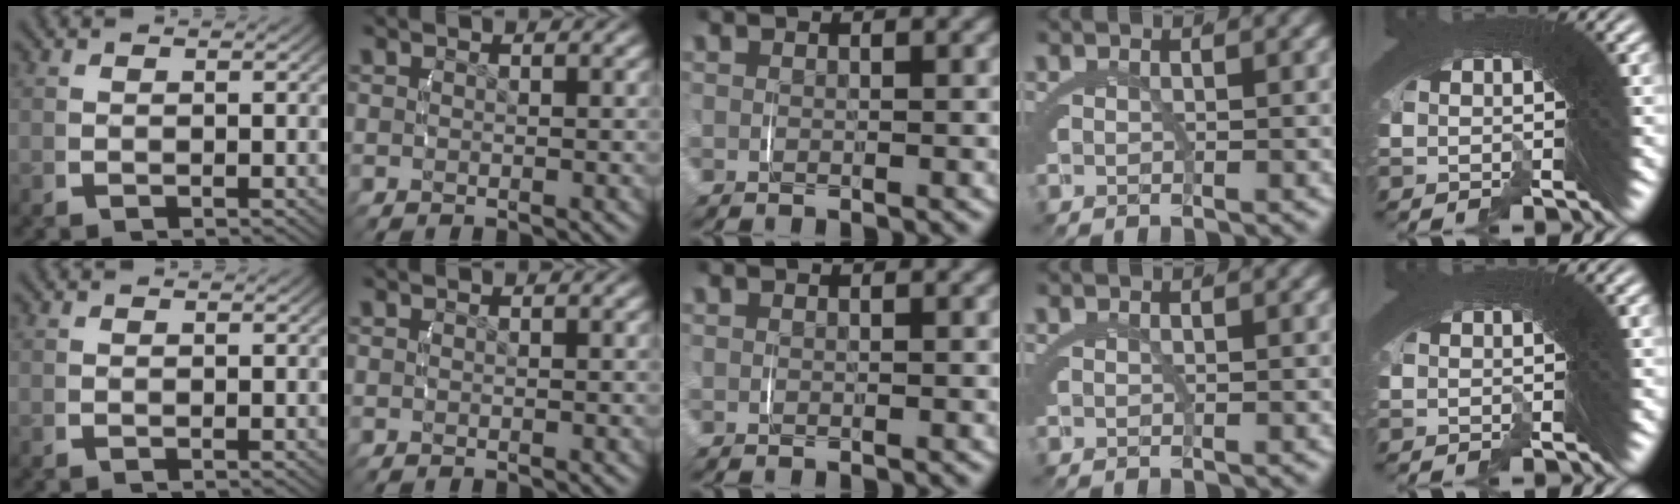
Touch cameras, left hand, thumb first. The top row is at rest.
{}